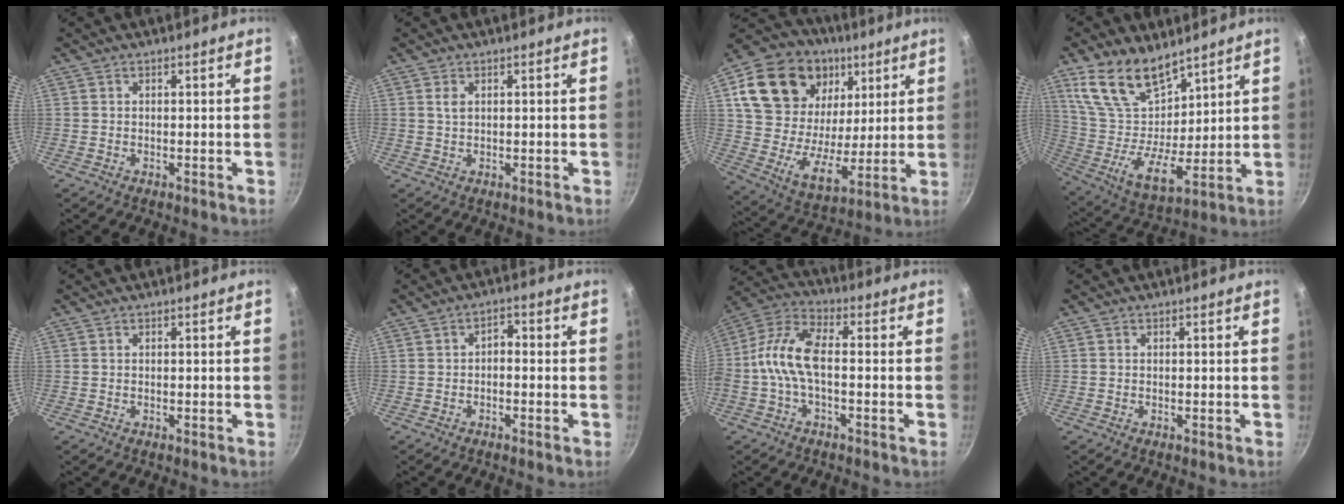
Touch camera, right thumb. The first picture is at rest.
{"total": 1.4, "force": [0.5, 0.8, 1.0], "torque": [-0.018, -0.002, 0.011]}
{"total": 25.8, "force": [10.4, 18.2, 15.0], "torque": [-0.243, -0.032, 0.186]}
{"total": 17.2, "force": [11.3, 8.9, 9.3], "torque": [-0.155, -0.075, 0.229]}
{"total": 0.0}
{"total": 2.3, "force": [-0.7, 1.4, 1.6], "torque": [-0.021, 0.016, -0.015]}
{"total": 10.6, "force": [-1.8, 4.9, 9.2], "torque": [-0.201, 0.036, -0.053]}
{"total": 0.0}